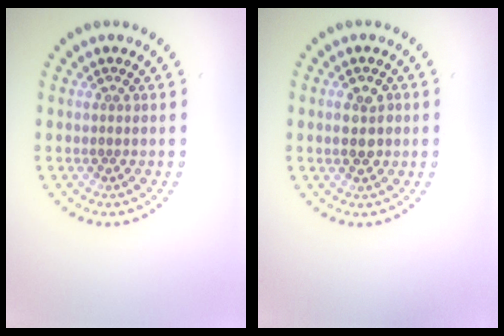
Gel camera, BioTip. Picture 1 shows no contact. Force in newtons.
{"total": 2.3, "press": 2.3, "slide": 0.2}